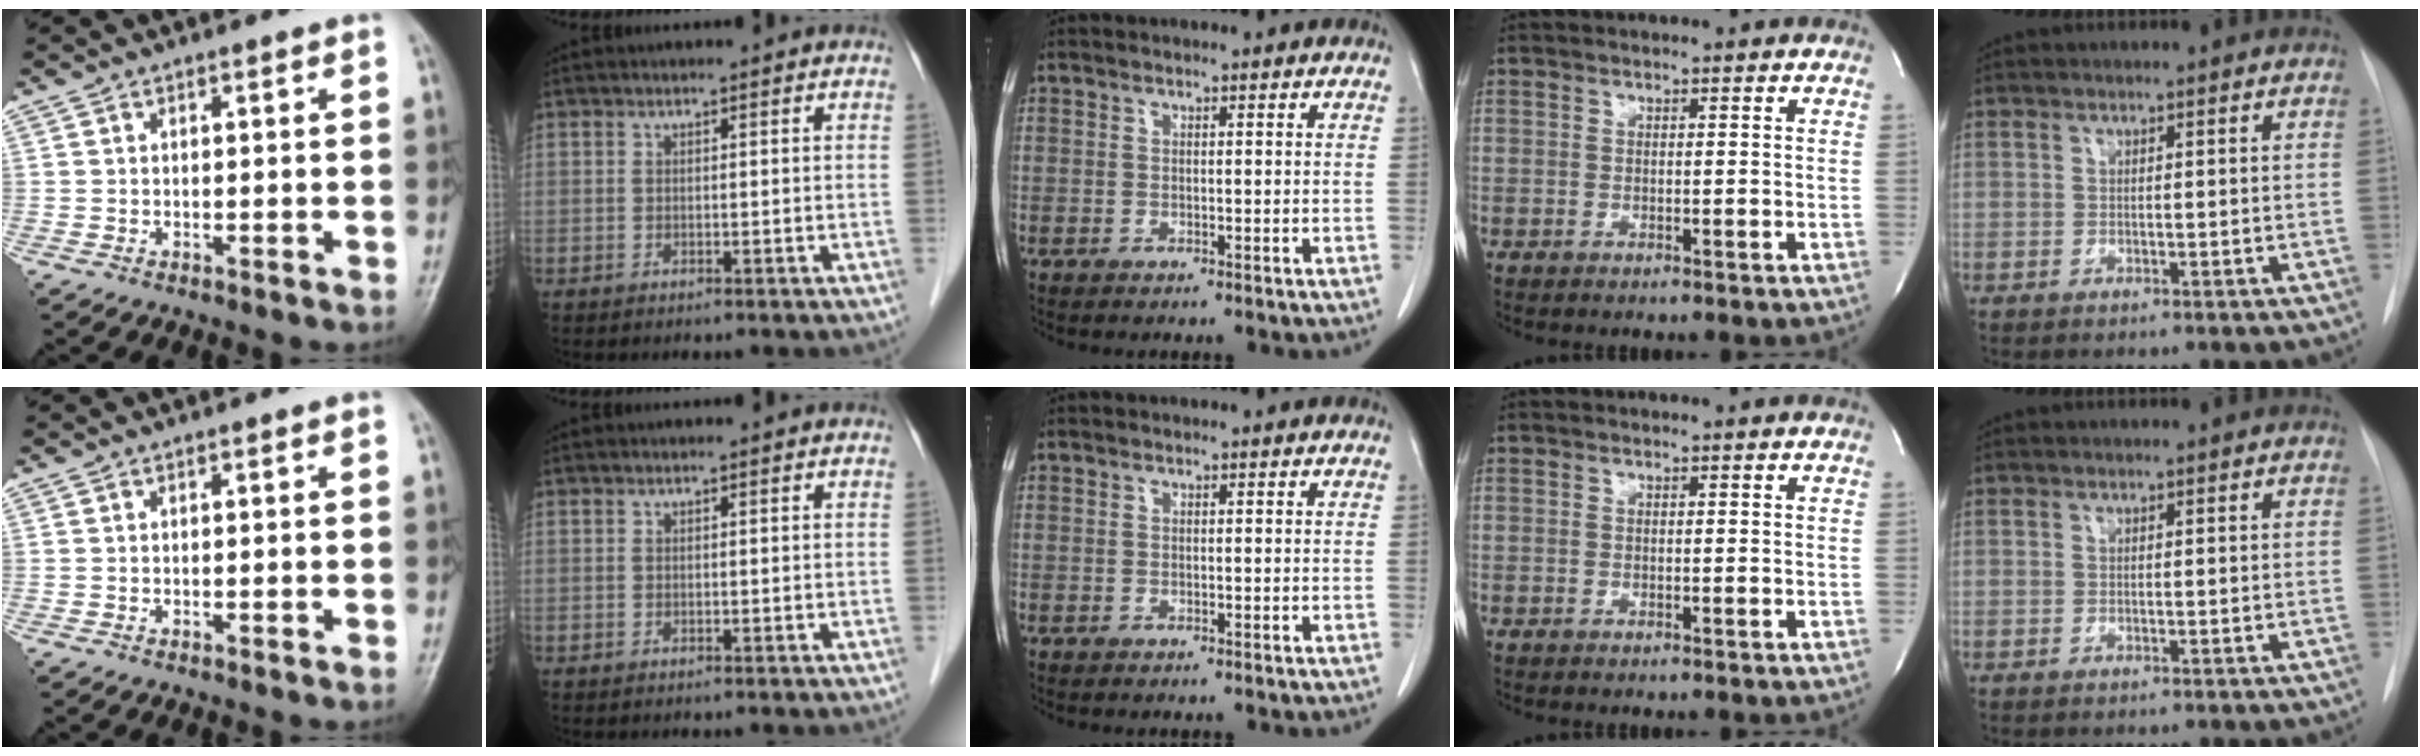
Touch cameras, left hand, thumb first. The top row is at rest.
{}